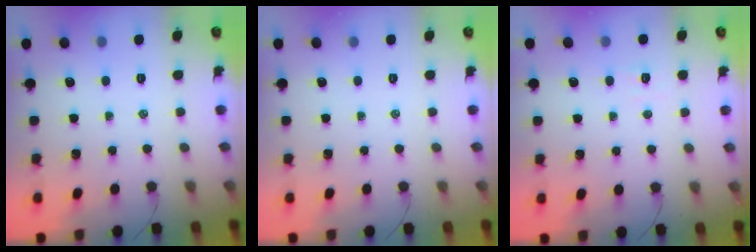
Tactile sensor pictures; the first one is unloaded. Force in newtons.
{"total": 0.0}
{"total": 2.3, "press": 2.1, "slide": 0.8}